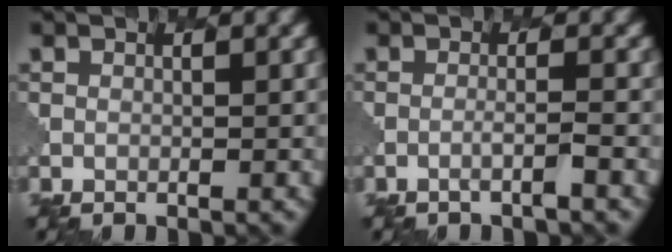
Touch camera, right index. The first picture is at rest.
{"total": 1.2, "force": [-0.7, 0.1, 1.0], "torque": [-0.008, 0.006, -0.021]}